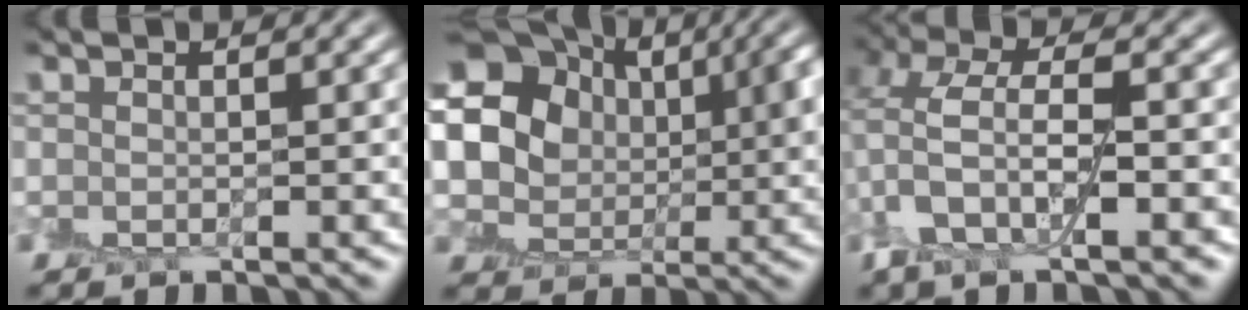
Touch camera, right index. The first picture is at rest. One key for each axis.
{"total": 19.3, "fx": 6.0, "fy": 16.0, "fz": 9.1, "tx": -0.169, "ty": 0.018, "tz": 0.084}
{"total": 5.7, "fx": -0.3, "fy": 2.7, "fz": 5.0, "tx": -0.105, "ty": 0.014, "tz": -0.009}